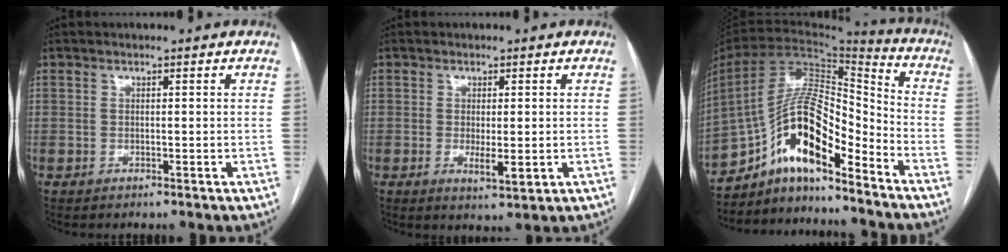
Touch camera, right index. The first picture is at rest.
{"total": 3.8, "force": [-0.8, 1.2, 3.6], "torque": [-0.058, -0.007, -0.007]}
{"total": 15.2, "force": [-10.1, 3.9, 10.7], "torque": [-0.193, 0.035, -0.175]}